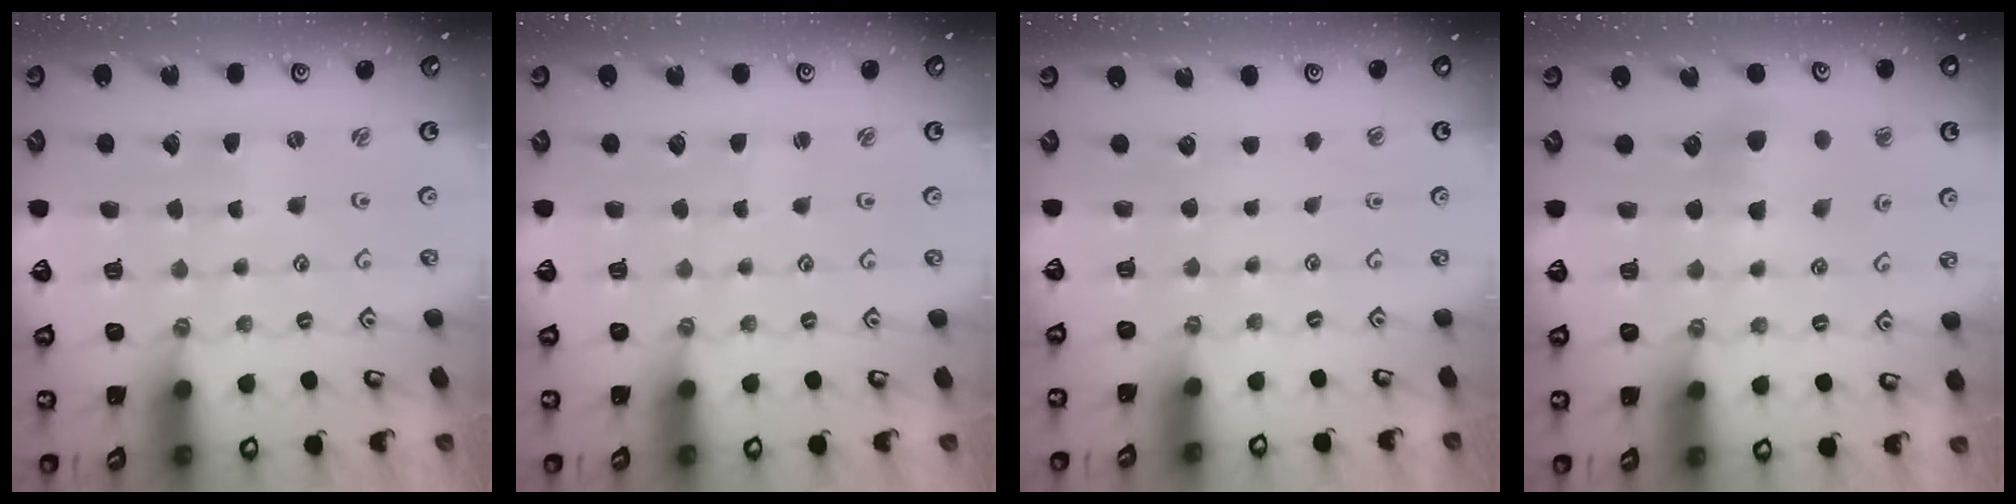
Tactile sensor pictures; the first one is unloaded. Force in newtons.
{"total": 0.9, "press": 0.9, "slide": 0.2}
{"total": 0.0}
{"total": 7.1, "press": 7.1, "slide": 0.7}